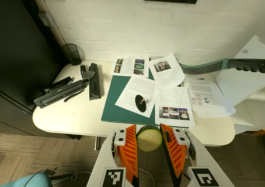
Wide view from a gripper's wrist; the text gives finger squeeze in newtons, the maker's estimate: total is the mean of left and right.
{"total": 9.6, "left": 10.3, "right": 8.9}